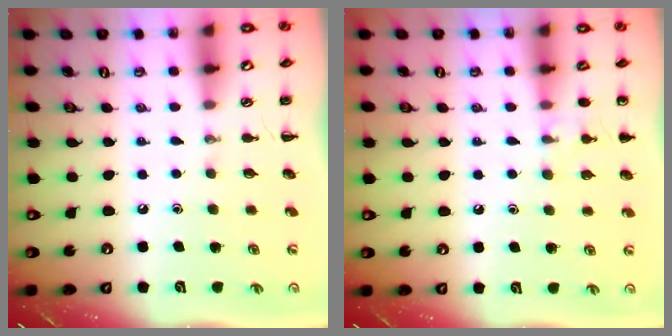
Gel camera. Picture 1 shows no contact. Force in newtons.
{"total": 6.6, "press": 6.4, "slide": 1.7}